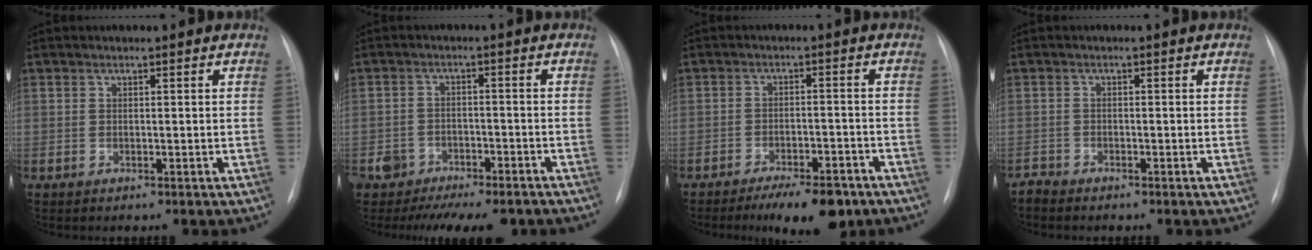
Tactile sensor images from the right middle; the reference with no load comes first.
{"total": 10.1, "force": [-8.4, 4.5, 3.3], "torque": [-0.036, 0.019, -0.113]}
{"total": 8.3, "force": [-6.2, 2.5, 4.9], "torque": [-0.066, -0.005, -0.094]}
{"total": 1.2, "force": [-1.2, 0.0, -0.2], "torque": [0.004, -0.005, -0.024]}